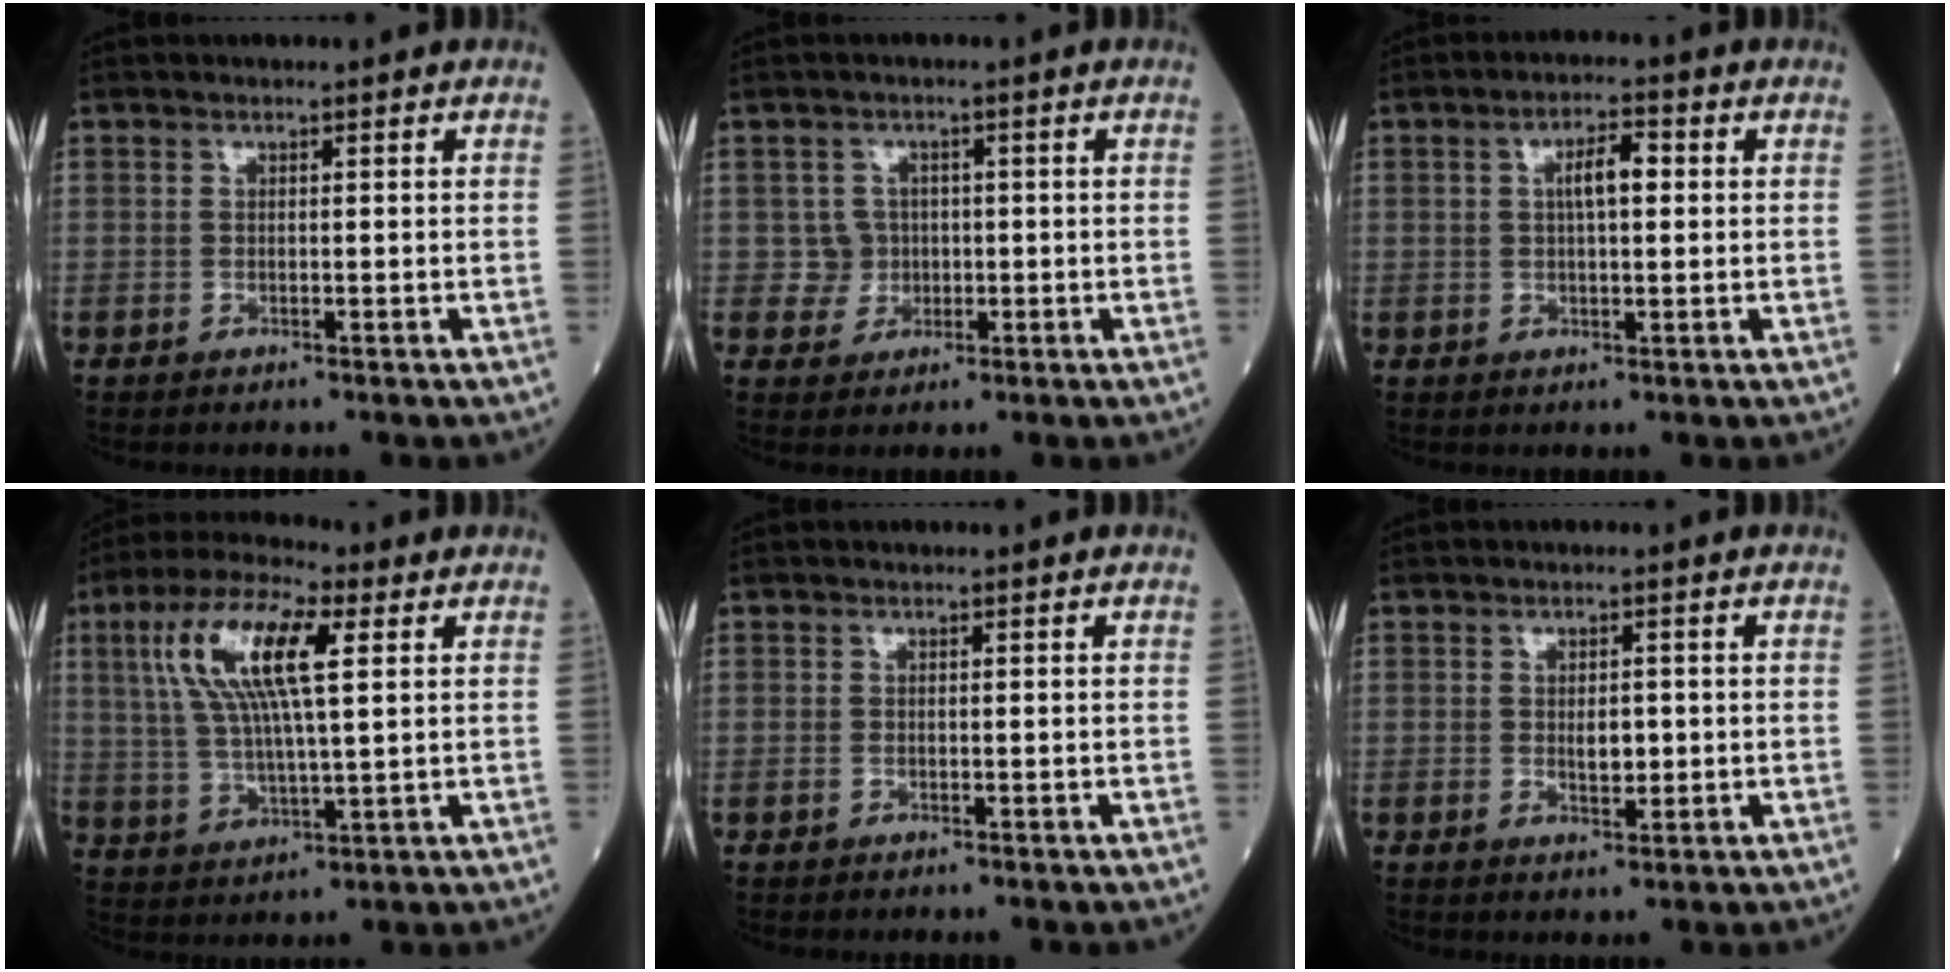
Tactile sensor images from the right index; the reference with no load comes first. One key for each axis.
{"total": 3.2, "fx": 0.0, "fy": 3.2, "fz": 0.1, "tx": 0.007, "ty": 0.008, "tz": 0.002}
{"total": 4.6, "fx": 1.0, "fy": 1.4, "fz": 4.3, "tx": -0.074, "ty": 0.011, "tz": 0.015}
{"total": 13.3, "fx": 4.1, "fy": 2.8, "fz": 12.3, "tx": -0.254, "ty": 0.021, "tz": 0.075}
{"total": 0.0}
{"total": 2.6, "fx": 0.0, "fy": 1.2, "fz": 2.2, "tx": -0.032, "ty": -0.001, "tz": 0.002}